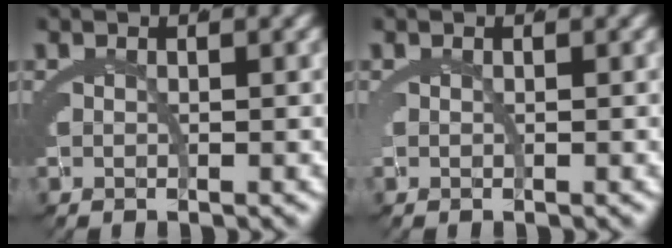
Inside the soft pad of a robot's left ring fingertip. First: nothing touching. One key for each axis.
{"total": 0.0}